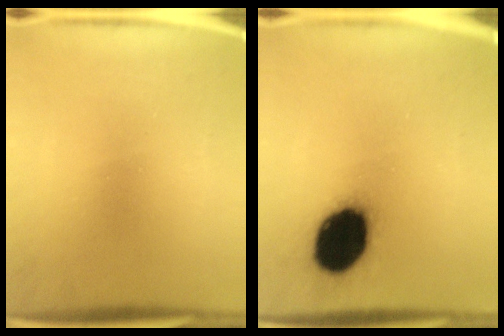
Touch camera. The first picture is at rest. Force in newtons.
{"total": 19.0}